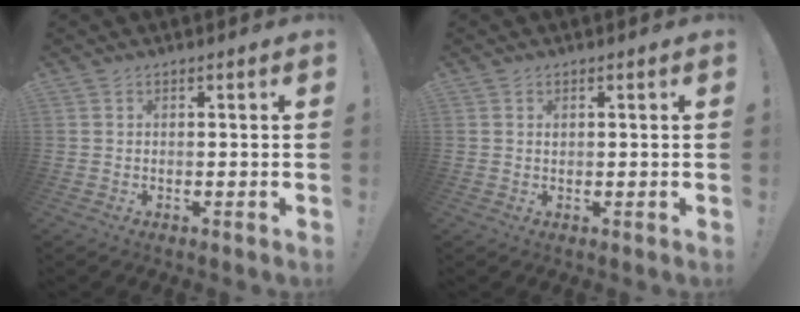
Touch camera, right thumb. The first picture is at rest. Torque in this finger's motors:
{"motor_torque": [0.01, 0.06, 0.11, -0.15, 0.04]}